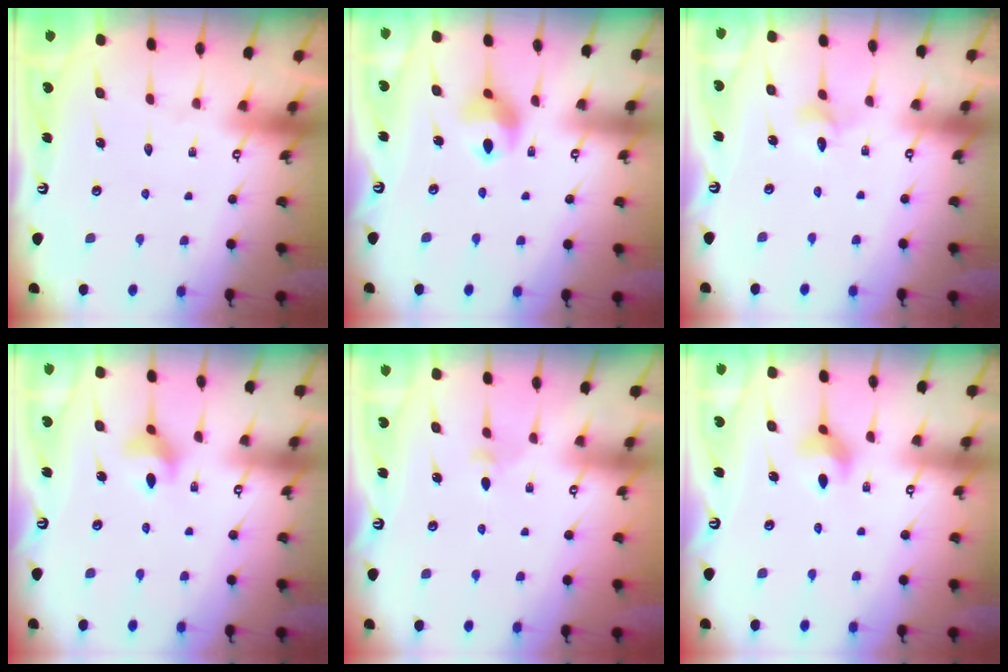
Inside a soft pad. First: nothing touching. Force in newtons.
{"total": 9.0, "press": 8.9, "slide": 1.1}
{"total": 3.4, "press": 3.4, "slide": 0.3}
{"total": 6.1, "press": 5.8, "slide": 1.7}
{"total": 3.2, "press": 3.1, "slide": 0.7}
{"total": 5.9, "press": 5.8, "slide": 0.7}